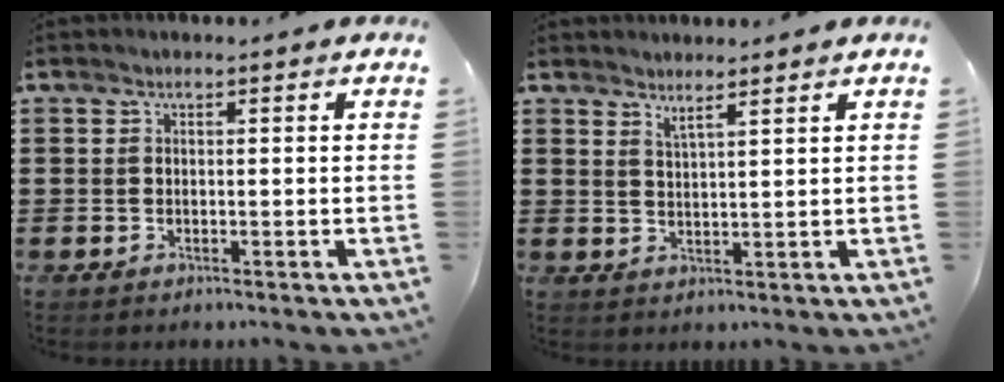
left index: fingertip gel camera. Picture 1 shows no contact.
{"total": 2.4, "force": [2.3, -0.3, 0.7], "torque": [-0.019, -0.006, 0.044]}